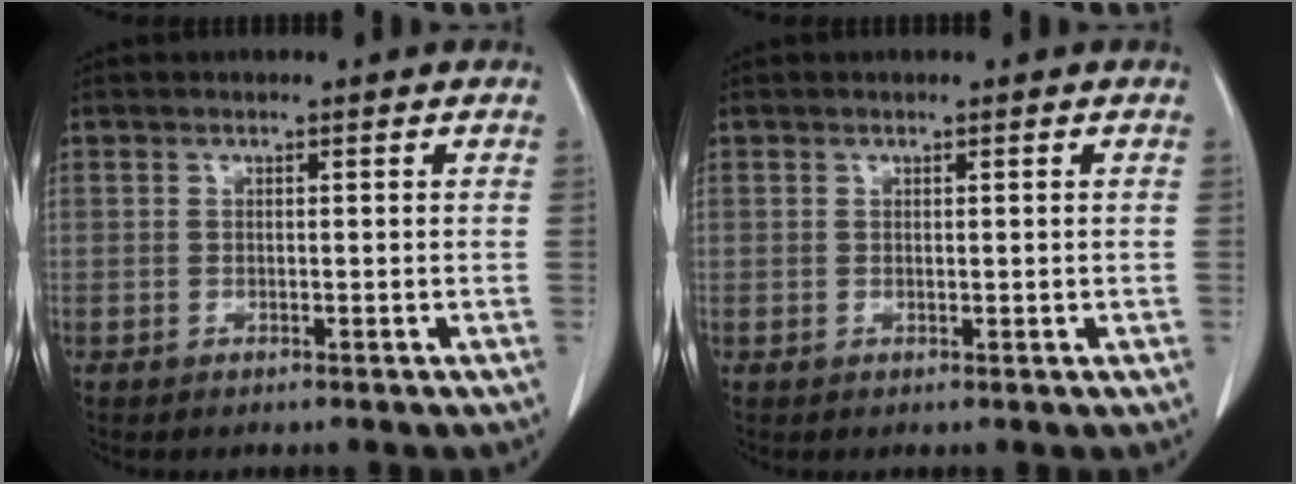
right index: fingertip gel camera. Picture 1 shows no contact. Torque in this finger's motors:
{"motor_torque": [-0.18, 0.48, -0.02, 0.02]}